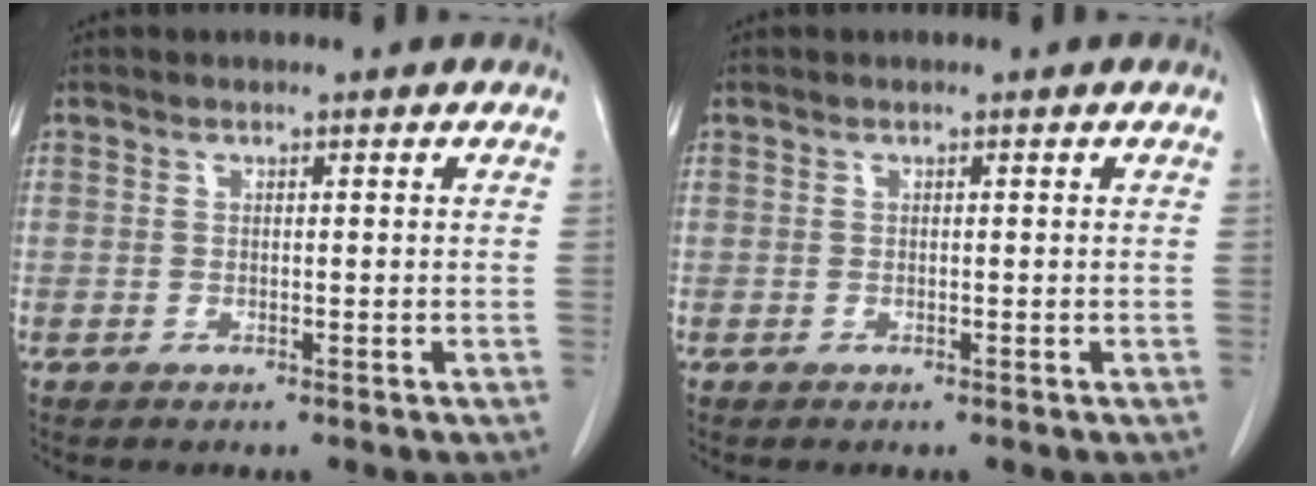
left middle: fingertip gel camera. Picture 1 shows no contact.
{"total": 0.0}